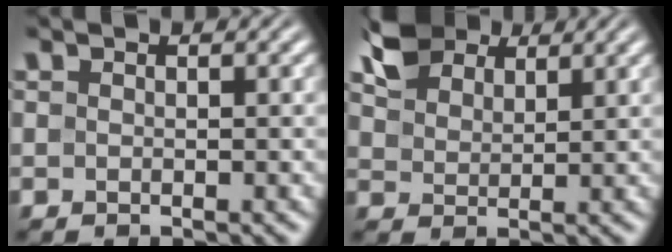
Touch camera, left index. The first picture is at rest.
{"total": 4.6, "force": [3.5, 2.4, 1.8], "torque": [-0.049, 0.011, 0.069]}